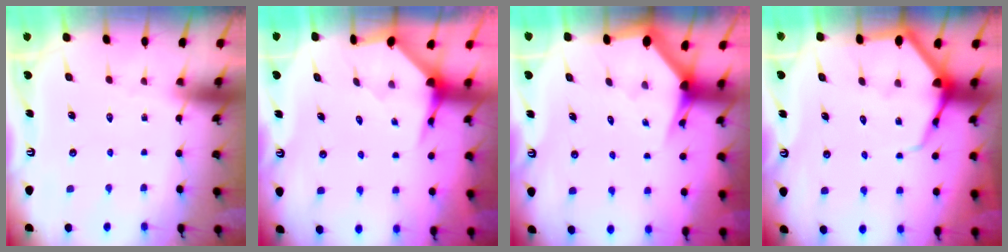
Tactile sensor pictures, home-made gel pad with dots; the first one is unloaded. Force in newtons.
{"total": 4.0, "press": 3.9, "slide": 0.4}
{"total": 2.9, "press": 2.9, "slide": 0.2}
{"total": 6.9, "press": 6.8, "slide": 0.8}